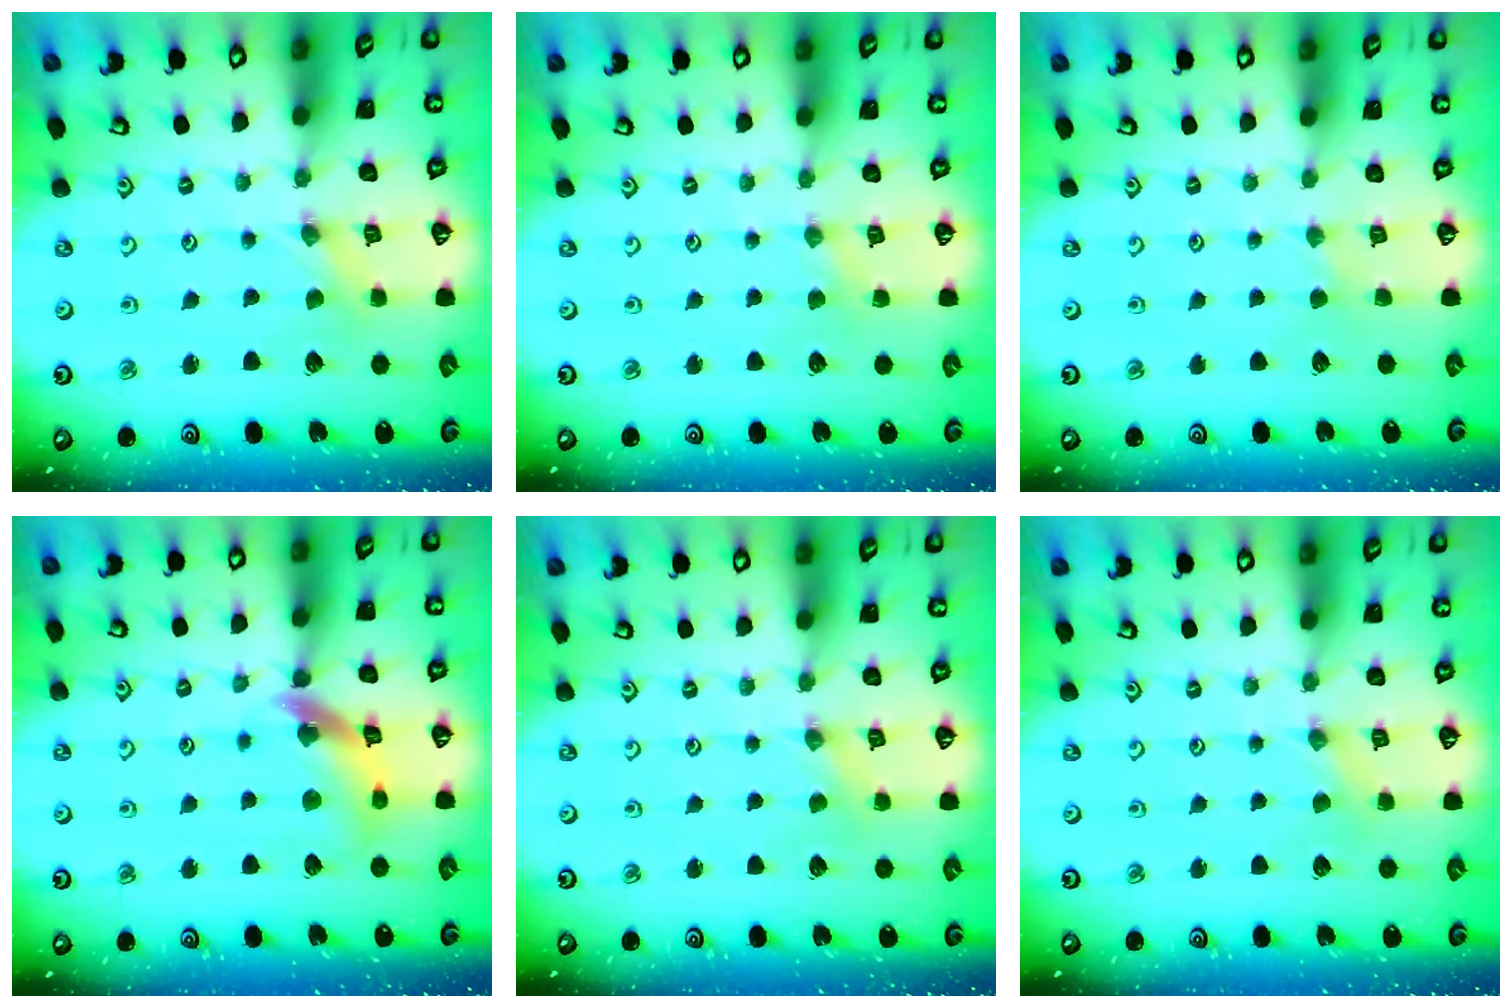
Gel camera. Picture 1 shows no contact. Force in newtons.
{"total": 1.8, "press": 1.8, "slide": 0.3}
{"total": 1.2, "press": 1.1, "slide": 0.3}
{"total": 12.7, "press": 12.6, "slide": 1.6}
{"total": 0.0}
{"total": 1.4, "press": 1.3, "slide": 0.2}